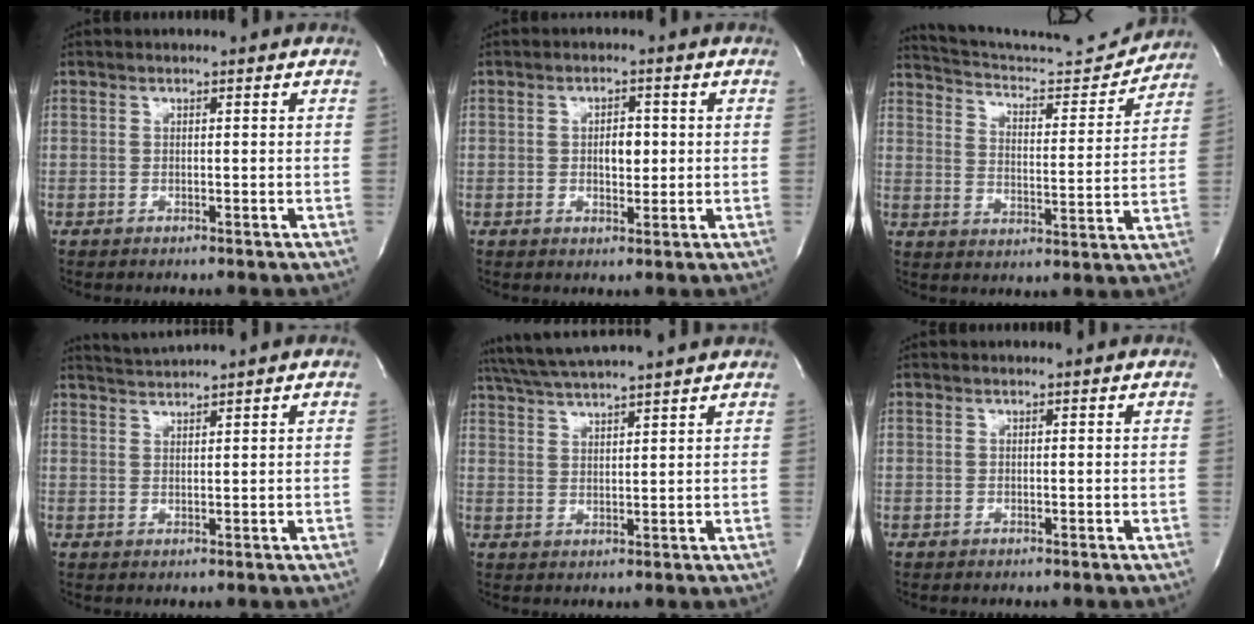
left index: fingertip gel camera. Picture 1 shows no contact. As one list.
[{"total": 3.2, "force": [-0.2, 1.7, 2.7], "torque": [-0.039, -0.009, -0.003]}, {"total": 15.2, "force": [14.9, 0.3, 2.7], "torque": [-0.051, -0.045, 0.212]}, {"total": 2.5, "force": [2.0, -1.4, -0.4], "torque": [0.004, -0.012, 0.046]}, {"total": 11.2, "force": [10.1, -0.7, 4.8], "torque": [-0.092, 0.022, 0.152]}, {"total": 0.0}]